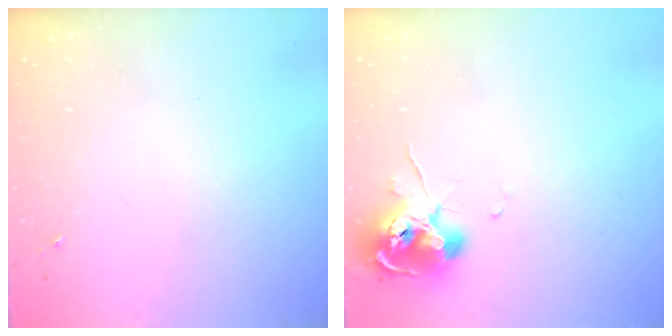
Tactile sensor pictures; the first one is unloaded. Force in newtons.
{"total": 10.3, "press": 10.2, "slide": 1.1}